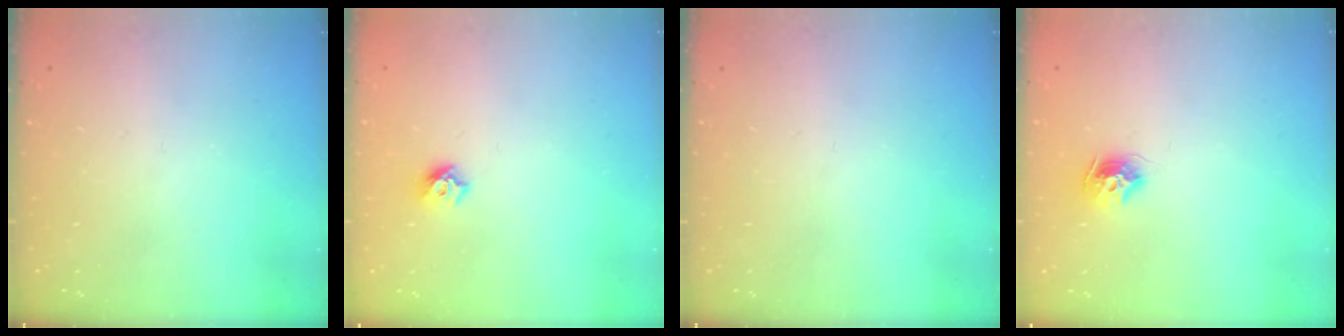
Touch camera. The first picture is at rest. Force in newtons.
{"total": 5.4, "press": 5.3, "slide": 1.0}
{"total": 0.0}
{"total": 8.7, "press": 8.7, "slide": 0.4}